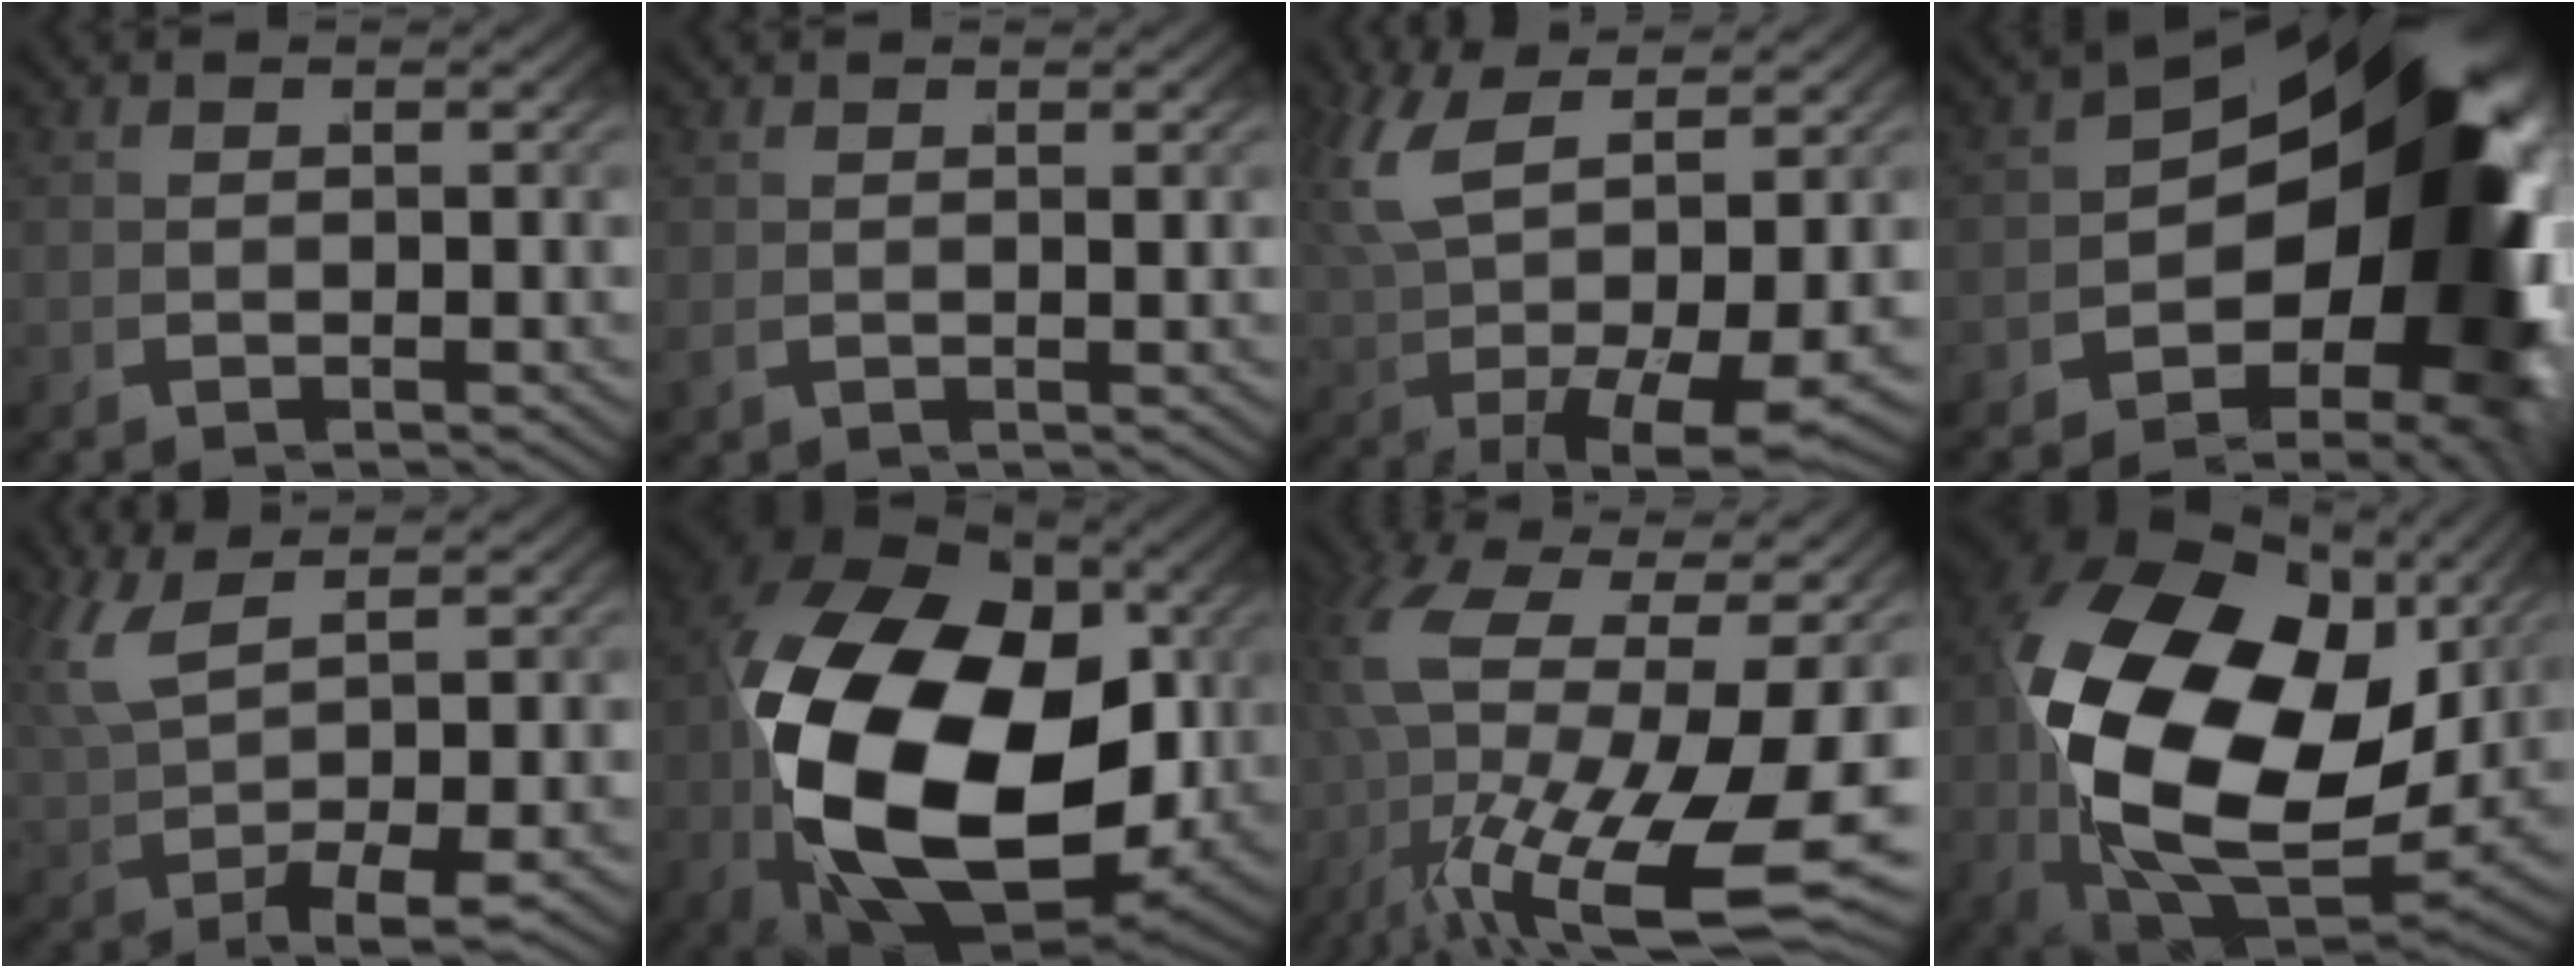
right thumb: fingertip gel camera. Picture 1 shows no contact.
{"total": 0.6, "force": [0.6, 0.2, 0.1], "torque": [-0.007, 0.005, 0.012]}
{"total": 9.4, "force": [1.8, 5.3, 7.5], "torque": [-0.179, -0.019, 0.047]}
{"total": 28.4, "force": [-0.6, 17.7, 22.2], "torque": [-0.339, -0.073, 0.012]}
{"total": 4.8, "force": [1.5, 1.9, 4.2], "torque": [-0.104, -0.004, 0.043]}
{"total": 29.2, "force": [-1.6, 18.7, 22.4], "torque": [-0.441, -0.099, 0.025]}
{"total": 14.7, "force": [-1.0, 7.3, 12.7], "torque": [-0.259, -0.038, 0.016]}
{"total": 26.3, "force": [0.7, 17.3, 19.8], "torque": [-0.426, -0.083, 0.051]}